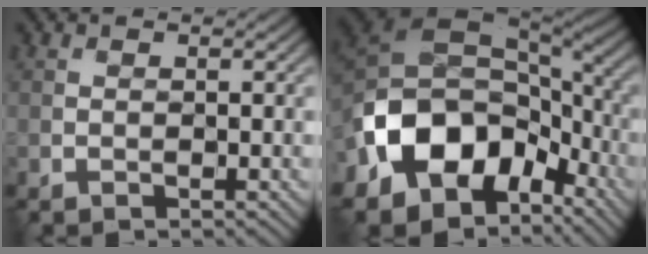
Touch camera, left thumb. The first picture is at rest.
{"total": 15.5, "force": [-5.4, 10.9, 9.7], "torque": [-0.209, -0.025, -0.102]}